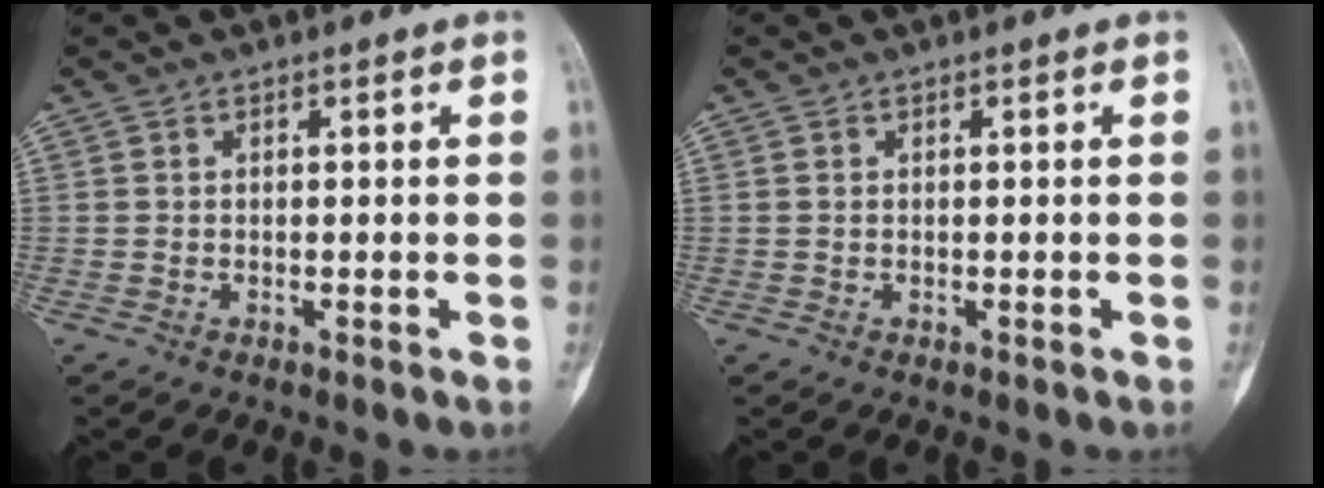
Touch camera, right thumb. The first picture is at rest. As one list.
[{"total": 0.0}]